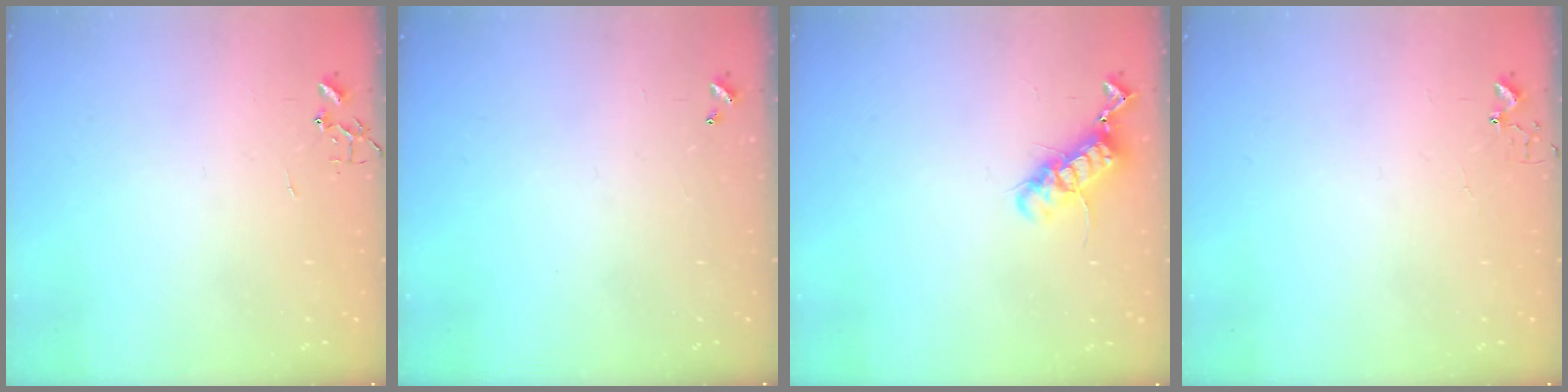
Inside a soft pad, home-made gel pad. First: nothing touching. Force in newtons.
{"total": 0.0}
{"total": 12.0, "press": 12.0, "slide": 1.3}
{"total": 2.7, "press": 2.7, "slide": 0.2}